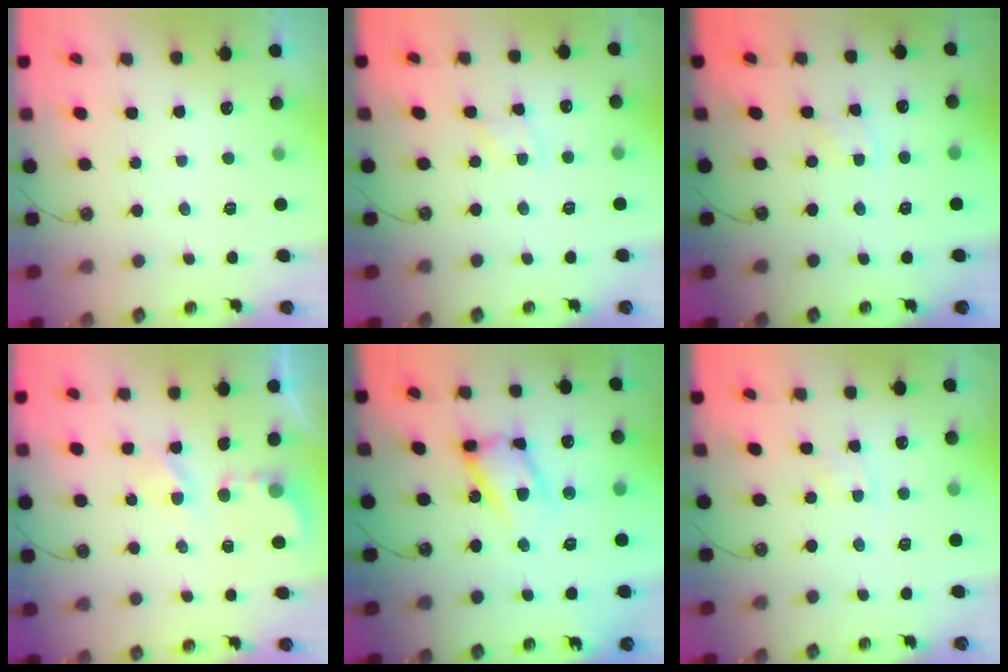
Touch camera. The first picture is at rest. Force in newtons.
{"total": 4.6, "press": 4.5, "slide": 0.7}
{"total": 2.2, "press": 2.1, "slide": 0.4}
{"total": 4.7, "press": 4.7, "slide": 0.3}
{"total": 14.5, "press": 14.2, "slide": 2.5}
{"total": 4.7, "press": 4.6, "slide": 0.6}